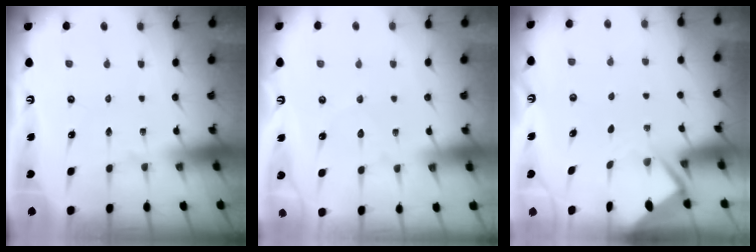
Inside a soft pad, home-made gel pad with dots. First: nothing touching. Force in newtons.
{"total": 2.3, "press": 2.3, "slide": 0.3}
{"total": 3.8, "press": 3.8, "slide": 0.1}